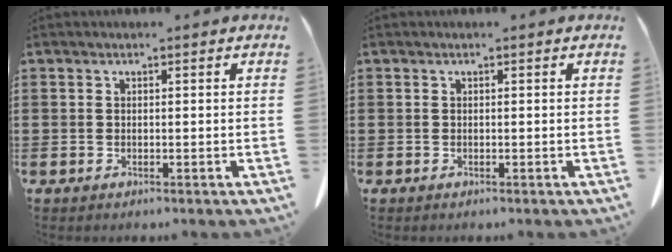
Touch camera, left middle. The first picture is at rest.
{"total": 0.0}